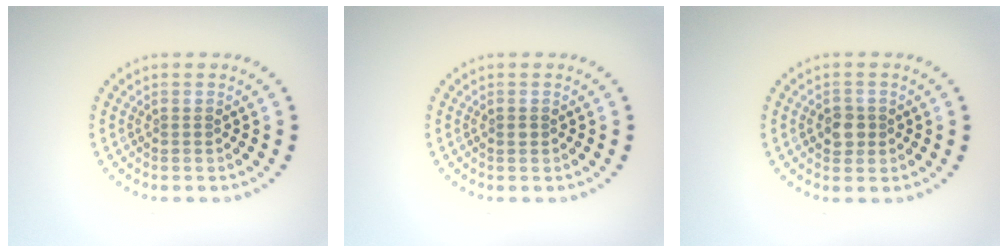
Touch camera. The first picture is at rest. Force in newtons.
{"total": 0.7, "press": 0.7, "slide": 0.1}
{"total": 2.0, "press": 1.9, "slide": 0.4}